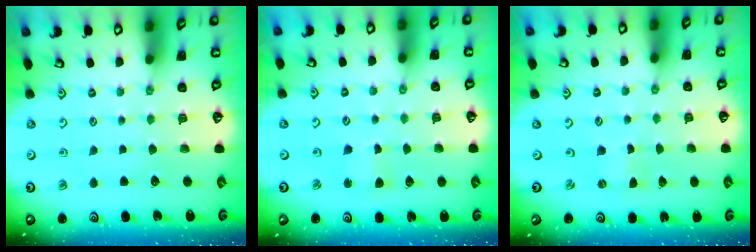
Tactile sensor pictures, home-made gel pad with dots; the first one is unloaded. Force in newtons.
{"total": 3.3, "press": 3.3, "slide": 0.3}
{"total": 0.0}